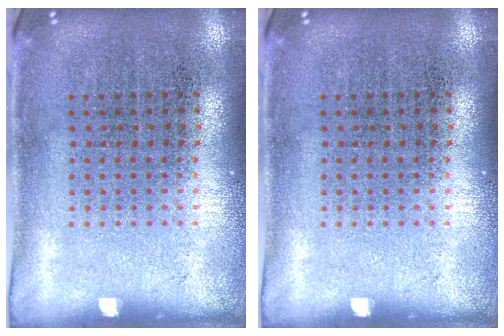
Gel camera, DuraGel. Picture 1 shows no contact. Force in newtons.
{"total": 0.0}